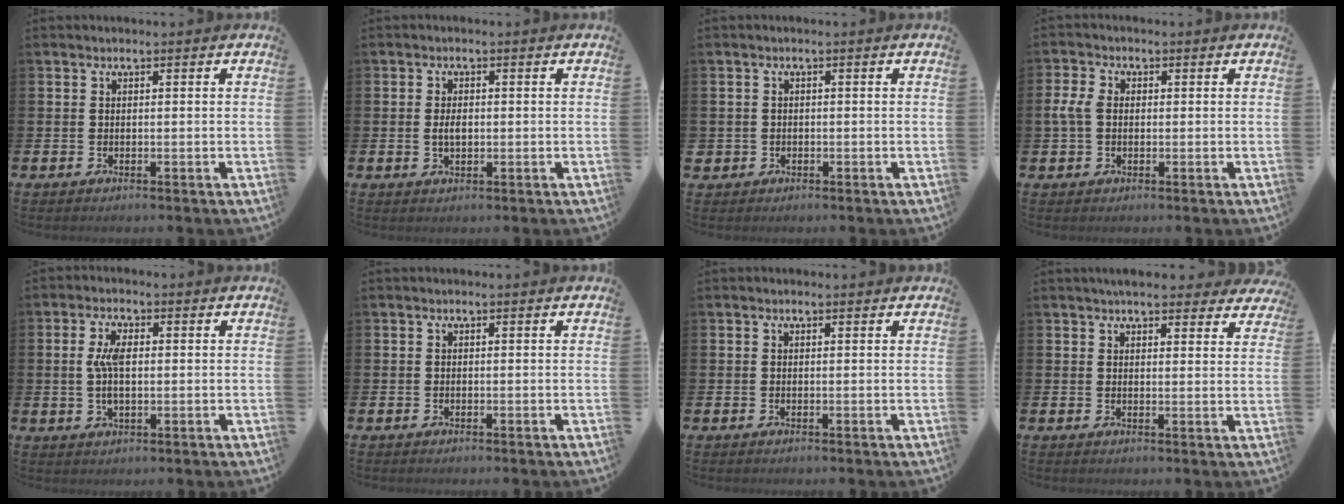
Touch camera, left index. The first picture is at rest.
{"total": 2.0, "force": [0.1, 1.1, 1.7], "torque": [-0.020, 0.000, -0.003]}
{"total": 1.2, "force": [-0.3, 1.2, 0.2], "torque": [-0.005, 0.004, -0.009]}
{"total": 3.8, "force": [0.5, 2.8, 2.5], "torque": [-0.049, 0.010, 0.007]}
{"total": 4.3, "force": [0.6, 2.0, 3.7], "torque": [-0.080, 0.004, 0.005]}
{"total": 0.0}
{"total": 0.0}
{"total": 4.4, "force": [4.1, 1.3, 1.1], "torque": [-0.017, -0.016, 0.075]}